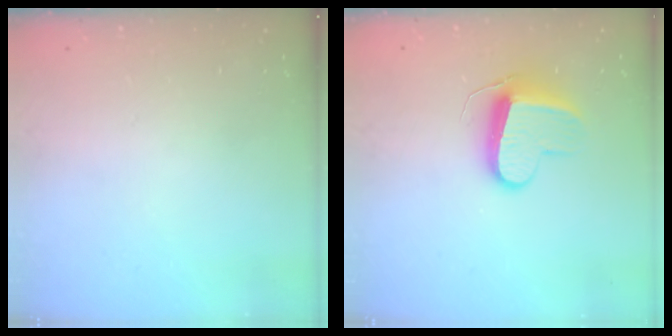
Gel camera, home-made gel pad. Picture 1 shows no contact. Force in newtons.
{"total": 9.4, "press": 9.4, "slide": 0.2}